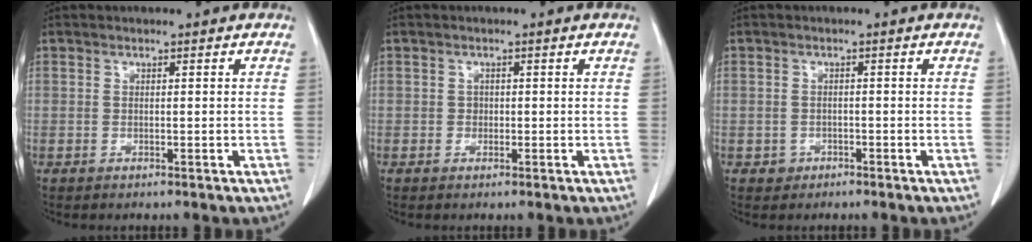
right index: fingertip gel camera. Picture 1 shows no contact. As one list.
[{"total": 0.8, "force": [-0.1, 0.8, 0.2], "torque": [0.002, 0.003, -0.001]}, {"total": 1.7, "force": [-0.9, 1.4, -0.1], "torque": [0.004, 0.008, -0.014]}]